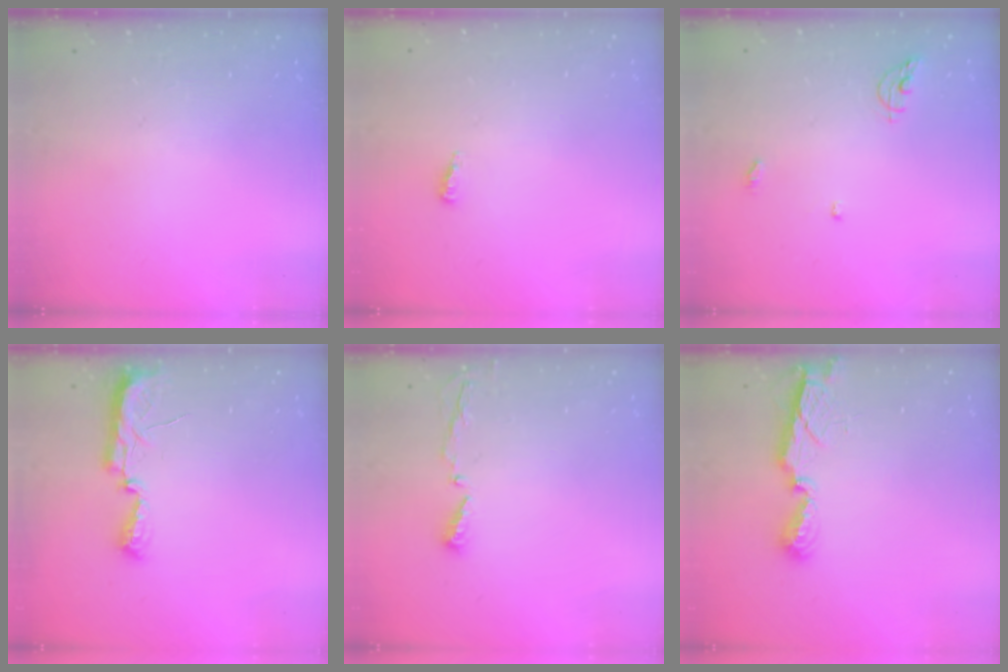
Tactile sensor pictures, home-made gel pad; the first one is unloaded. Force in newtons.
{"total": 7.7, "press": 4.9, "slide": 5.9}
{"total": 6.3, "press": 6.2, "slide": 0.6}
{"total": 9.4, "press": 8.3, "slide": 4.5}
{"total": 3.4, "press": 3.4, "slide": 0.4}
{"total": 7.2, "press": 7.2, "slide": 0.2}